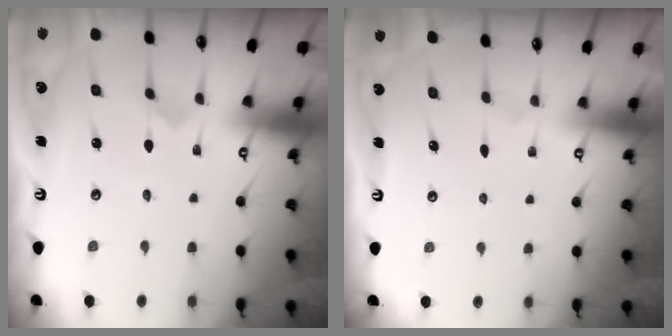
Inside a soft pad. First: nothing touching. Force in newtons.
{"total": 0.0}